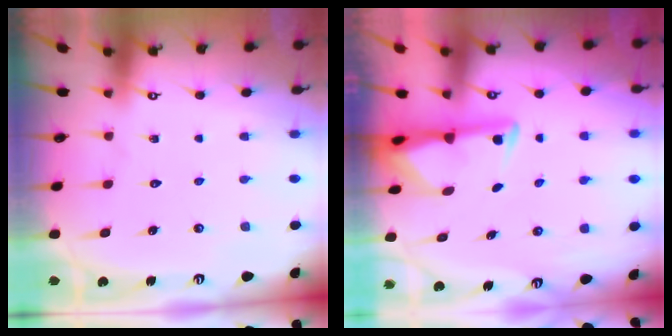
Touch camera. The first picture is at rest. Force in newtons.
{"total": 2.8, "press": 2.8, "slide": 0.7}